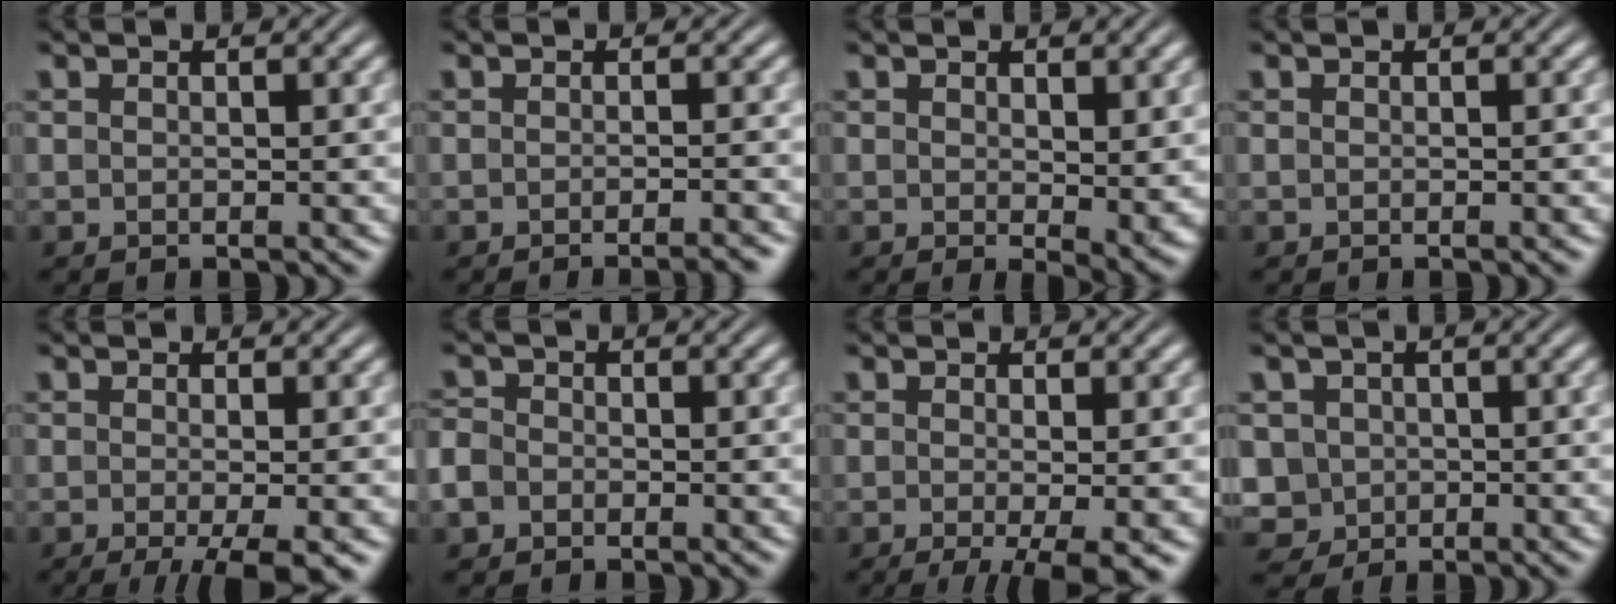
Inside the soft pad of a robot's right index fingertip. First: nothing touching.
{"total": 2.1, "force": [-1.9, 0.0, 1.0], "torque": [-0.011, 0.002, -0.033]}
{"total": 1.8, "force": [0.5, 0.3, 1.7], "torque": [-0.018, -0.017, 0.014]}
{"total": 0.0}
{"total": 5.8, "force": [-3.8, 1.5, 4.1], "torque": [-0.060, -0.026, -0.044]}
{"total": 2.7, "force": [-0.9, 2.4, 0.9], "torque": [-0.039, -0.013, -0.015]}
{"total": 5.9, "force": [-3.8, 1.4, 4.2], "torque": [-0.057, -0.027, -0.043]}
{"total": 8.2, "force": [-1.7, 7.6, 2.6], "torque": [-0.082, -0.045, -0.018]}